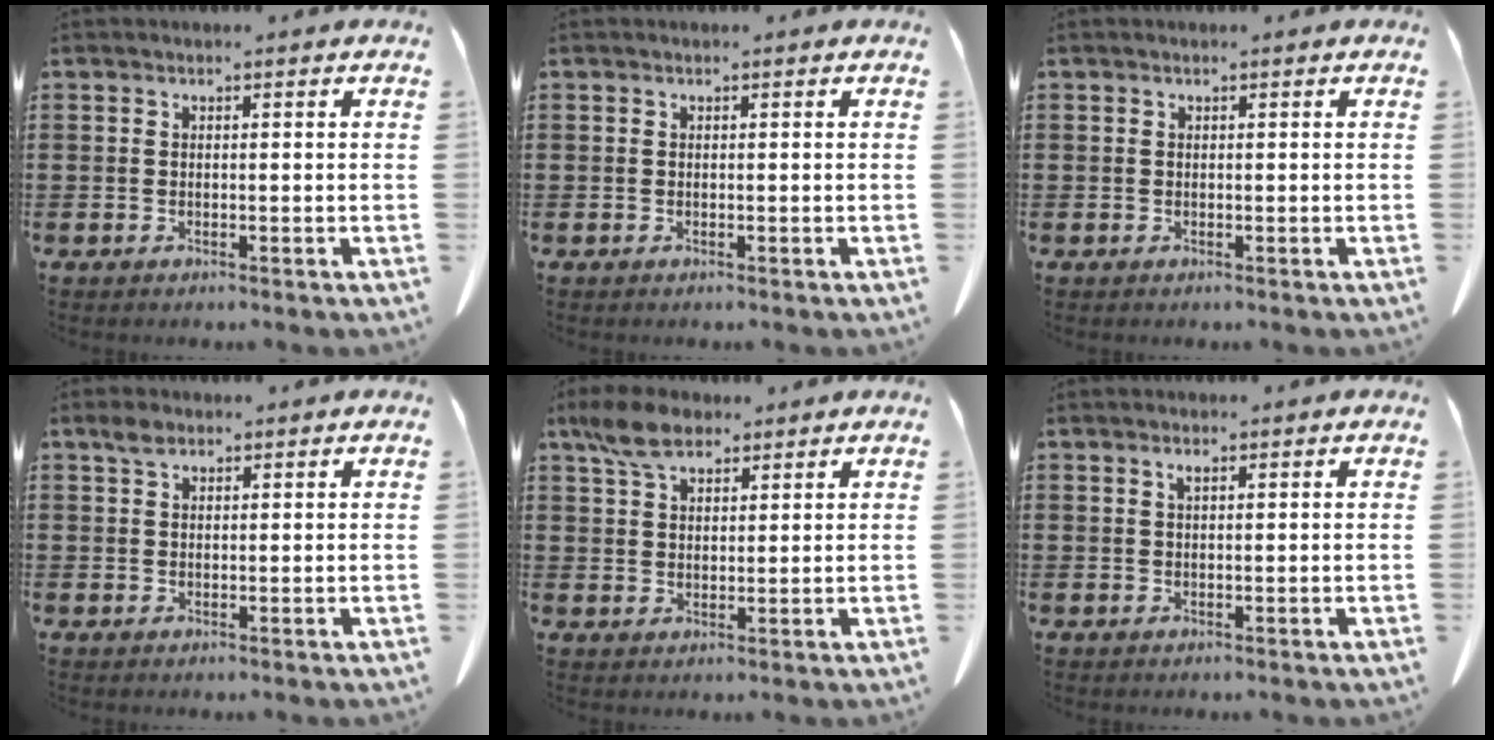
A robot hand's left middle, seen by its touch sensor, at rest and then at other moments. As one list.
[{"total": 0.0}, {"total": 0.0}, {"total": 2.1, "force": [1.4, 1.1, 1.1], "torque": [-0.027, 0.003, 0.026]}, {"total": 6.2, "force": [4.3, 2.9, 3.4], "torque": [-0.079, 0.004, 0.083]}, {"total": 0.9, "force": [0.5, 0.1, 0.8], "torque": [-0.016, 0.001, 0.009]}]